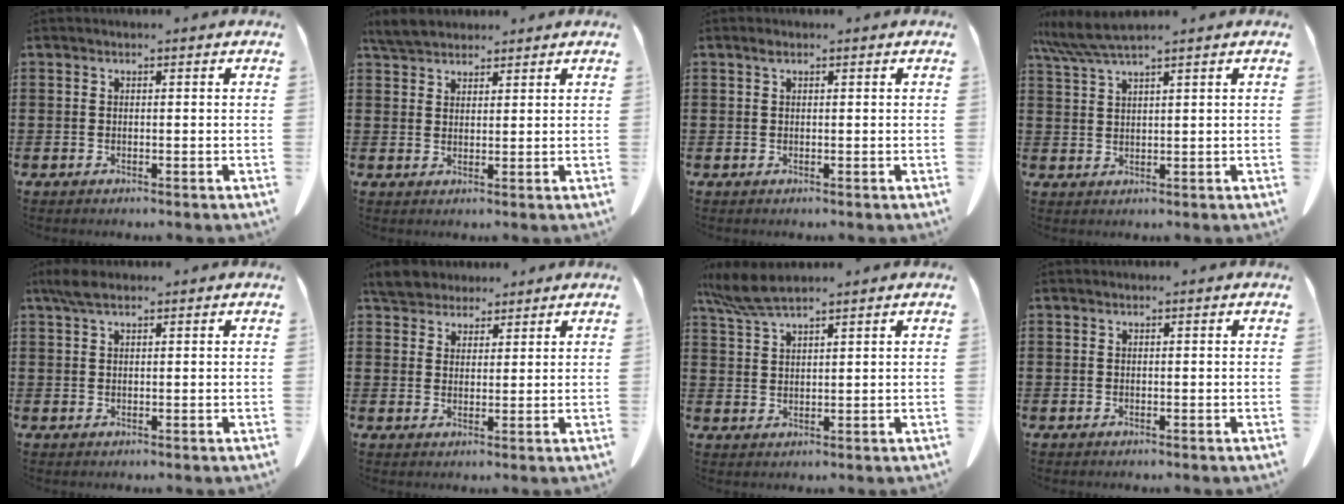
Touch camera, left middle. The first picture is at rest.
{"total": 4.0, "force": [3.8, 1.0, 1.0], "torque": [-0.032, -0.003, 0.074]}
{"total": 0.7, "force": [0.4, 0.3, 0.5], "torque": [-0.013, 0.000, 0.008]}
{"total": 5.2, "force": [4.2, 0.0, 3.1], "torque": [-0.071, -0.012, 0.078]}
{"total": 3.0, "force": [1.8, 1.0, 2.2], "torque": [-0.049, 0.002, 0.034]}
{"total": 5.0, "force": [4.6, 1.6, 0.9], "torque": [-0.037, -0.008, 0.089]}
{"total": 5.4, "force": [4.5, 0.6, 3.0], "torque": [-0.070, -0.008, 0.084]}
{"total": 0.0}